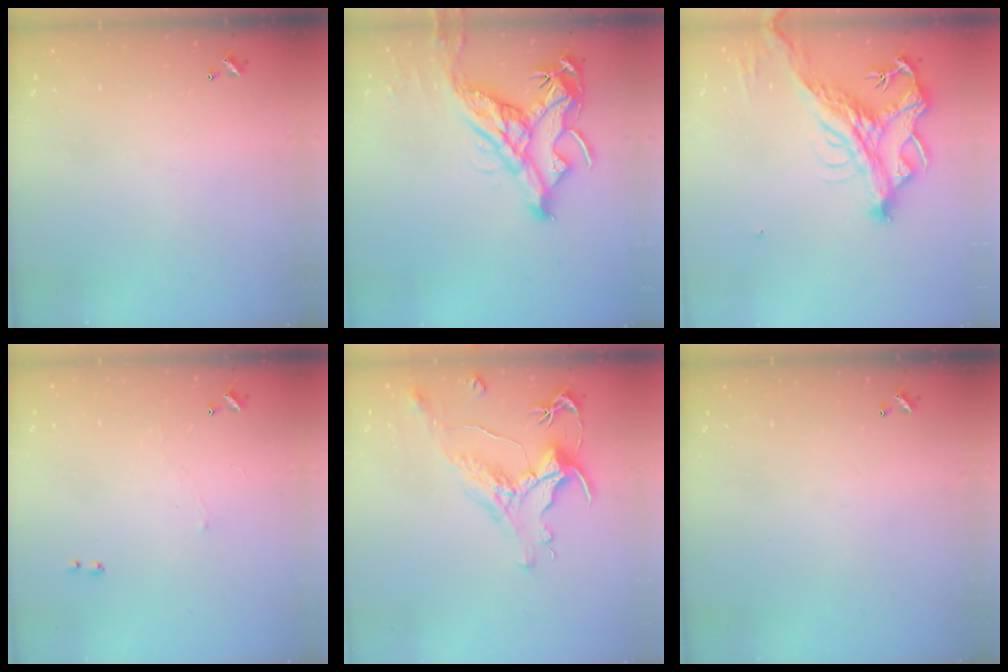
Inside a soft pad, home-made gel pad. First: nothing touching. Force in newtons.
{"total": 14.7, "press": 14.5, "slide": 2.1}
{"total": 6.6, "press": 6.3, "slide": 1.9}
{"total": 1.2, "press": 1.0, "slide": 0.6}
{"total": 1.5, "press": 0.7, "slide": 1.3}
{"total": 0.0}